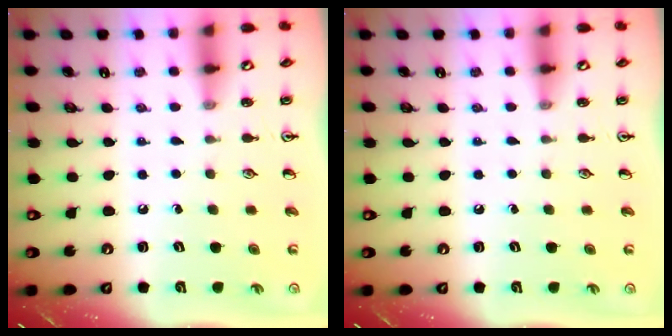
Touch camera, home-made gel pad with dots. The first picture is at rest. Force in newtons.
{"total": 0.0}